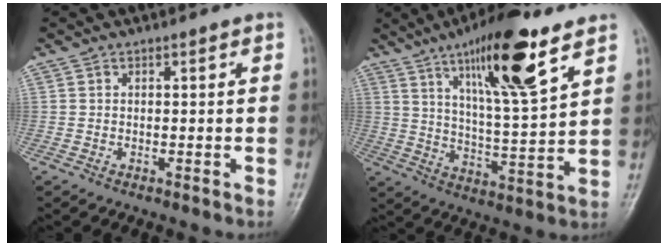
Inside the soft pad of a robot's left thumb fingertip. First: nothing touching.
{"total": 17.1, "force": [9.7, 3.1, 13.7], "torque": [-0.216, -0.050, 0.168]}